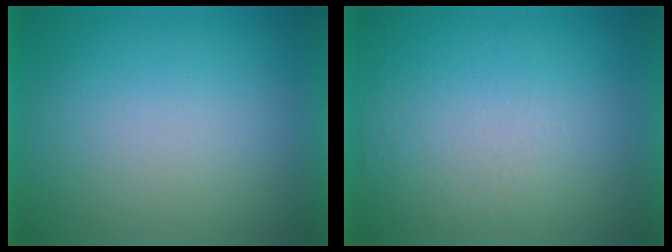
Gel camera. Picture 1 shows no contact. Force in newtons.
{"total": 1.0}